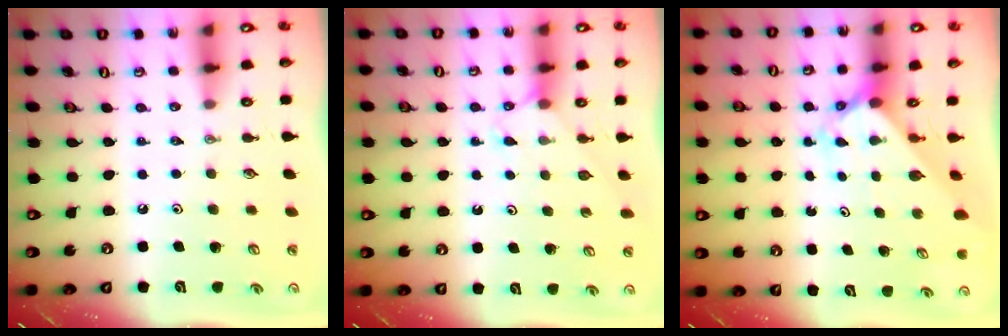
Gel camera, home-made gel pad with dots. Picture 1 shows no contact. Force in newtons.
{"total": 5.3, "press": 5.2, "slide": 0.5}
{"total": 2.4, "press": 2.4, "slide": 0.2}